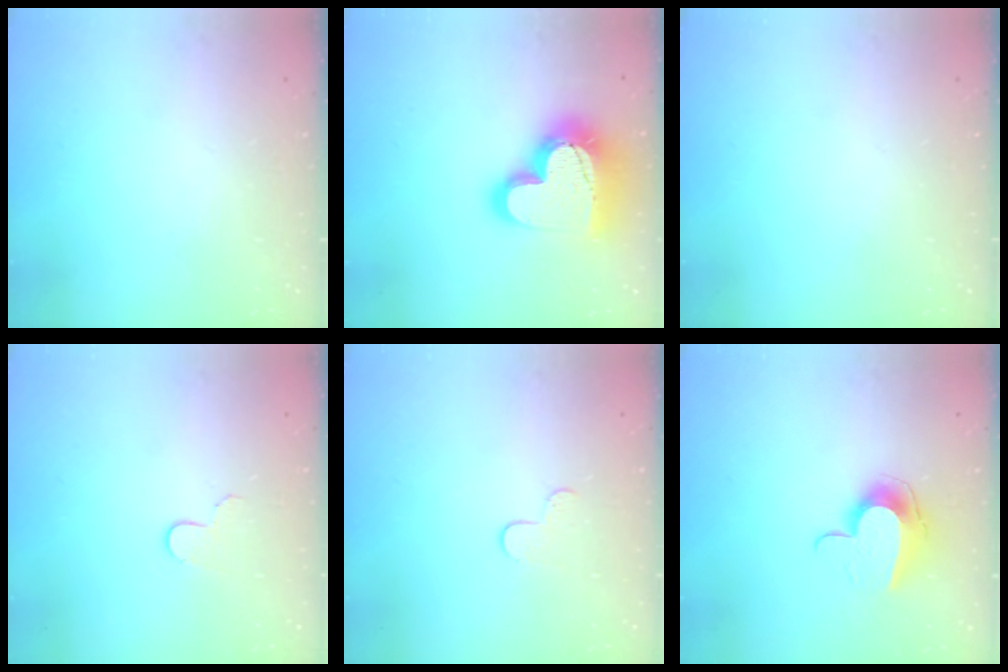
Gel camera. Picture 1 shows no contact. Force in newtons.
{"total": 25.3, "press": 25.2, "slide": 2.1}
{"total": 0.0}
{"total": 3.8, "press": 3.8, "slide": 0.3}
{"total": 4.9, "press": 4.9, "slide": 0.5}
{"total": 10.8, "press": 10.8, "slide": 1.0}